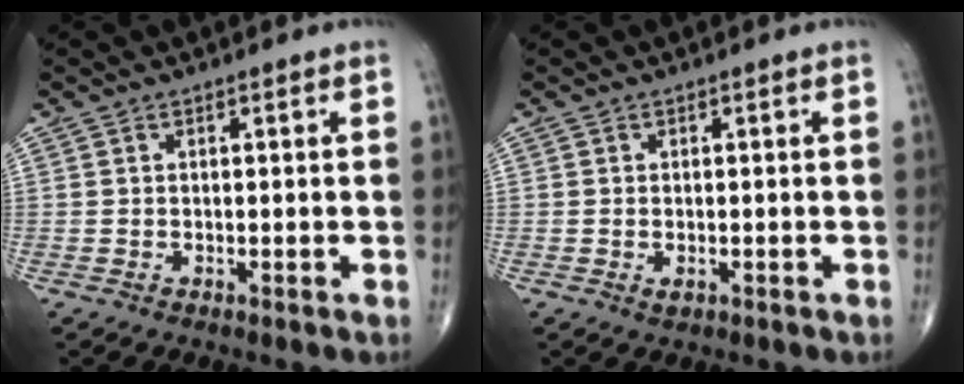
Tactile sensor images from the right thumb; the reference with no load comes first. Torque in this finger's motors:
{"motor_torque": [-0.60, -0.10, 0.13, 0.10, -0.02]}